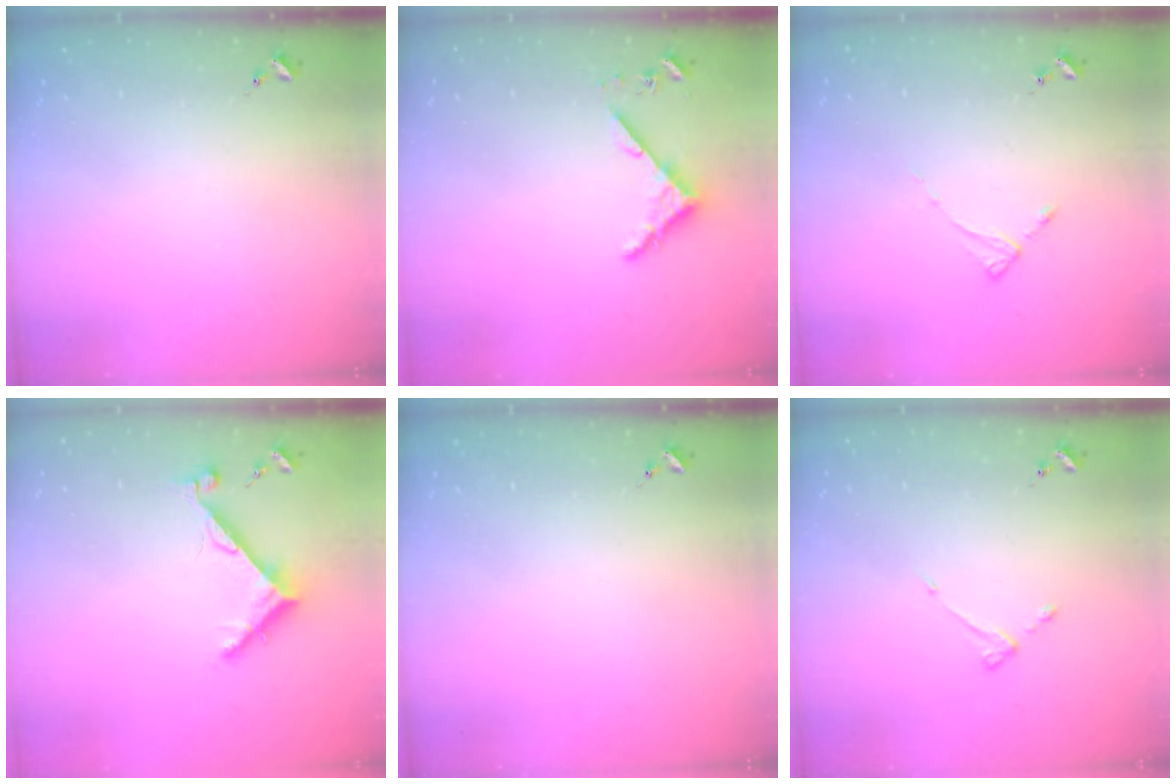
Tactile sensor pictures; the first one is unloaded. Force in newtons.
{"total": 4.3, "press": 4.3, "slide": 0.4}
{"total": 2.2, "press": 2.2, "slide": 0.4}
{"total": 6.9, "press": 6.9, "slide": 0.6}
{"total": 0.0}
{"total": 3.5, "press": 3.4, "slide": 0.5}